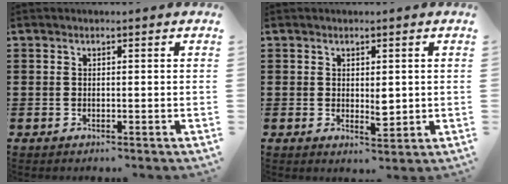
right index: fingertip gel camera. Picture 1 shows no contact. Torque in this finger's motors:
{"motor_torque": [0.14, 0.03, 0.12, 0.05]}